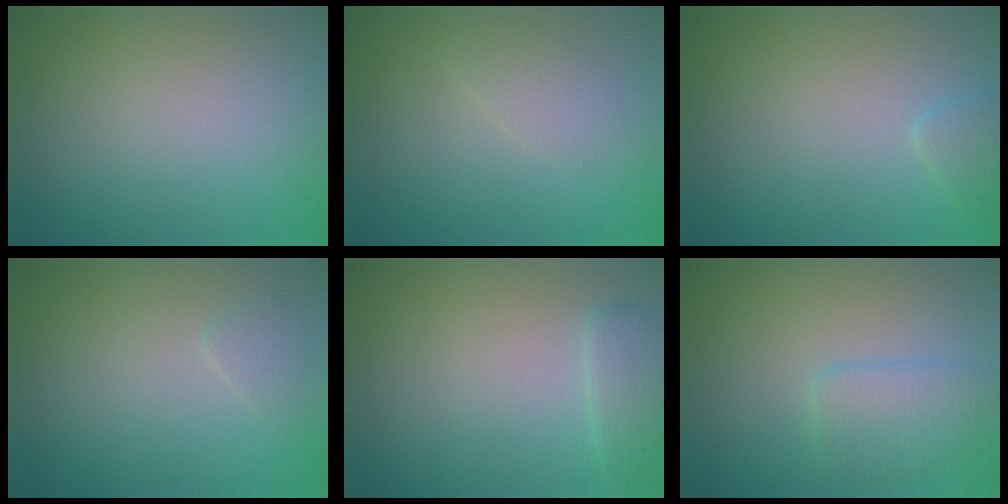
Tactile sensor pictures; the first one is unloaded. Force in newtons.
{"total": 1.3, "press": 1.3, "slide": 0.1}
{"total": 1.0, "press": 1.0, "slide": 0.0}
{"total": 0.8, "press": 0.8, "slide": 0.1}
{"total": 1.8, "press": 1.8, "slide": 0.1}
{"total": 2.5, "press": 2.5, "slide": 0.1}